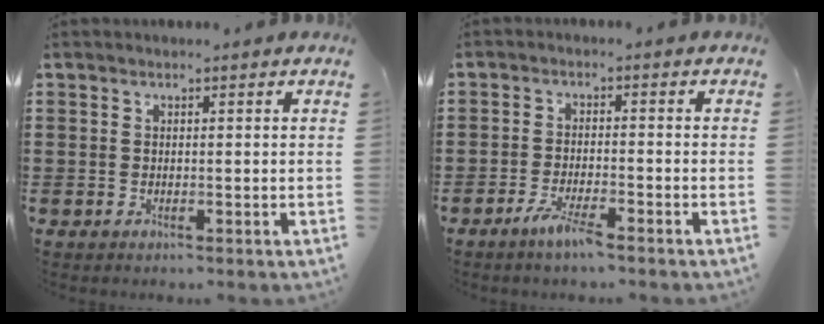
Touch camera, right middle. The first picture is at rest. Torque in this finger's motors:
{"motor_torque": [2.13, 0.00, 0.28, 0.09]}